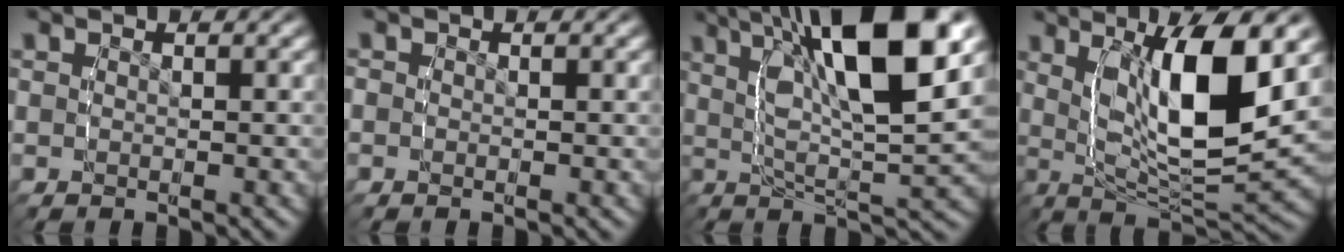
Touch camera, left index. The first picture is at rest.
{"total": 1.3, "force": [-0.2, 1.2, 0.3], "torque": [-0.015, -0.002, -0.006]}
{"total": 11.4, "force": [3.9, 3.2, 10.2], "torque": [-0.159, 0.011, 0.055]}
{"total": 10.9, "force": [1.9, 4.2, 9.9], "torque": [-0.174, -0.002, 0.032]}